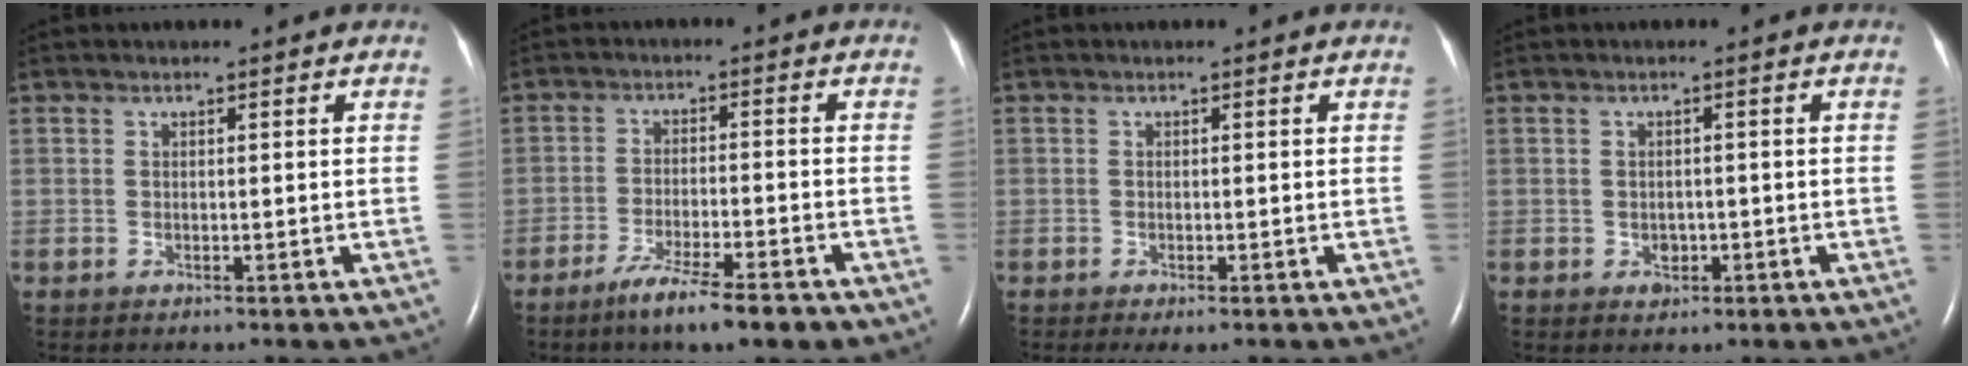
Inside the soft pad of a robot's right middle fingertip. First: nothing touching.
{"total": 8.5, "force": [-5.9, 0.8, 6.0], "torque": [-0.103, -0.016, -0.094]}
{"total": 1.9, "force": [-1.3, 0.5, 1.3], "torque": [-0.019, -0.007, -0.018]}
{"total": 1.6, "force": [-0.6, 1.3, 0.7], "torque": [-0.011, 0.003, -0.004]}